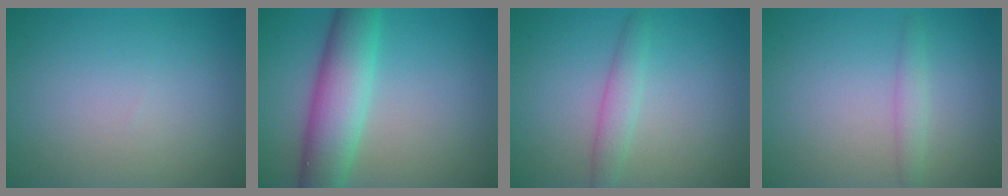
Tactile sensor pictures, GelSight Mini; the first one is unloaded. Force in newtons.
{"total": 6.9, "press": 6.9, "slide": 0.2}
{"total": 2.0, "press": 2.0, "slide": 0.1}
{"total": 1.4, "press": 1.4, "slide": 0.0}